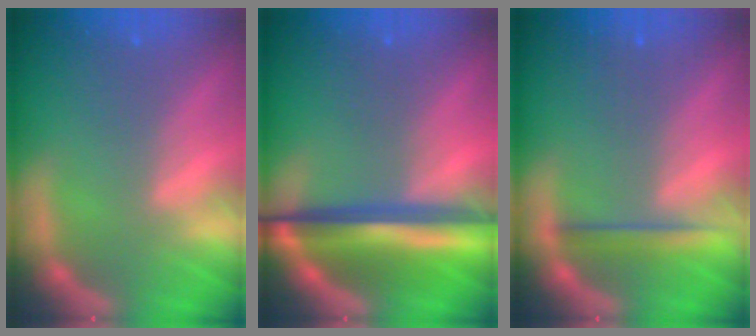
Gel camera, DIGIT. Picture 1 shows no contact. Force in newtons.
{"total": 9.1}
{"total": 2.5}